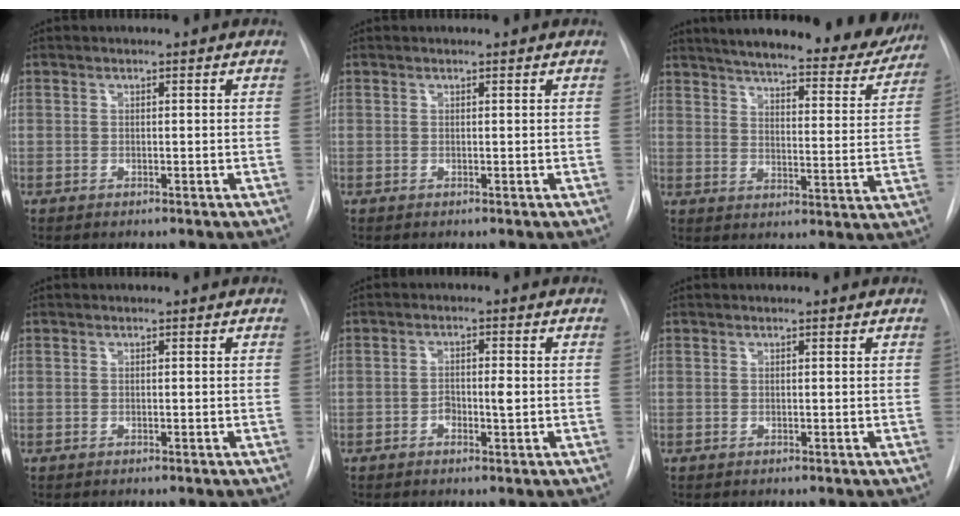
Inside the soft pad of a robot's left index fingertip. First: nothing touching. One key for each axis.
{"total": 0.6, "fx": 0.6, "fy": 0.0, "fz": 0.0, "tx": -0.006, "ty": 0.005, "tz": 0.005}
{"total": 26.2, "fx": 23.1, "fy": 5.4, "fz": 11.2, "tx": -0.174, "ty": -0.054, "tz": 0.278}
{"total": 0.0}
{"total": 2.6, "fx": -1.0, "fy": 0.8, "fz": 2.3, "tx": -0.038, "ty": -0.002, "tz": -0.016}
{"total": 0.6, "fx": 0.6, "fy": 0.0, "fz": 0.1, "tx": -0.009, "ty": 0.005, "tz": 0.004}